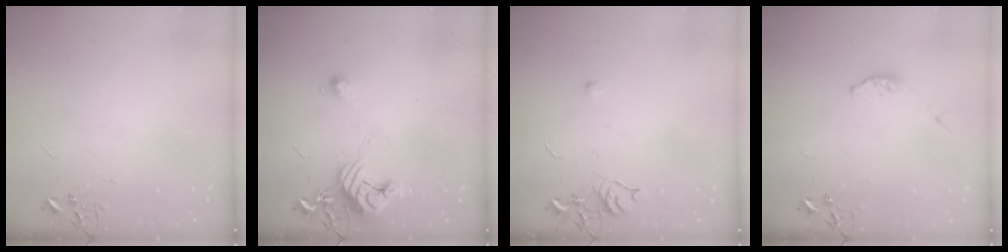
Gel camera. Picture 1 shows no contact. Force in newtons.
{"total": 11.3, "press": 11.3, "slide": 0.9}
{"total": 5.9, "press": 5.8, "slide": 0.8}
{"total": 4.1, "press": 4.0, "slide": 0.7}